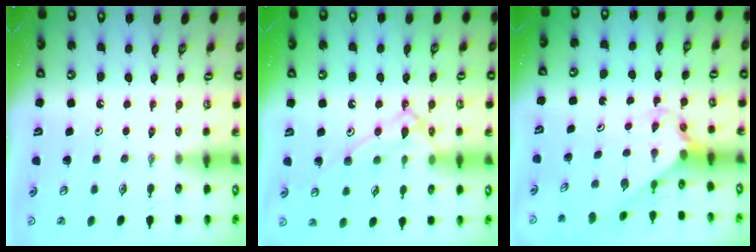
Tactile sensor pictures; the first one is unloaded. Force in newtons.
{"total": 12.0, "press": 12.0, "slide": 0.9}
{"total": 2.3, "press": 2.3, "slide": 0.2}